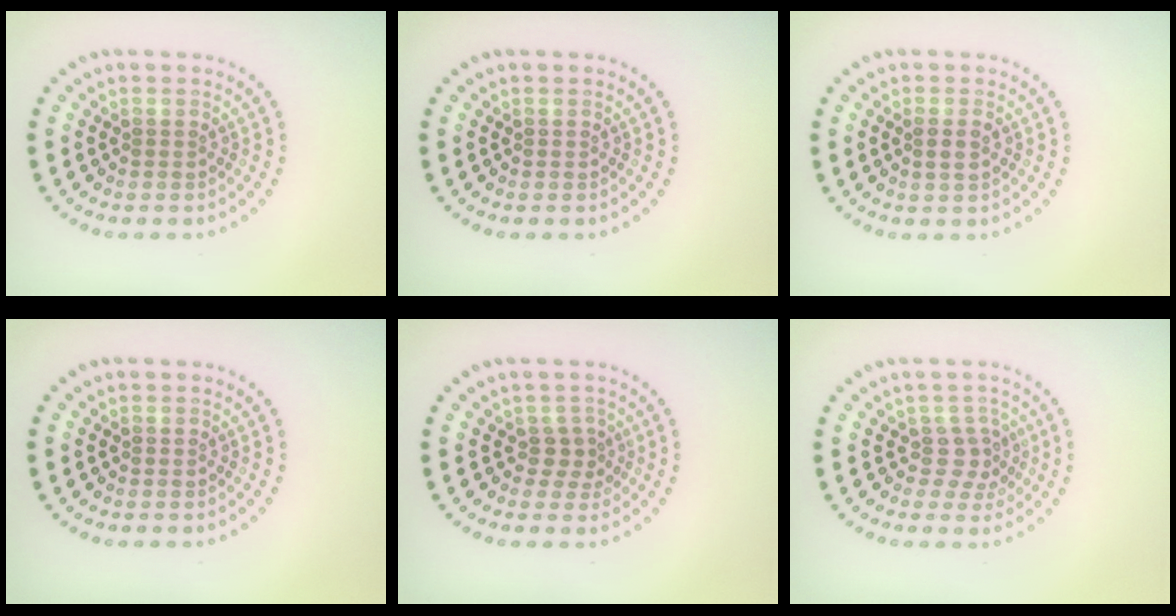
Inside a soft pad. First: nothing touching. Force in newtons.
{"total": 0.0}
{"total": 1.2, "press": 1.1, "slide": 0.5}
{"total": 0.0}
{"total": 1.9, "press": 1.5, "slide": 1.3}
{"total": 2.2, "press": 1.6, "slide": 1.5}